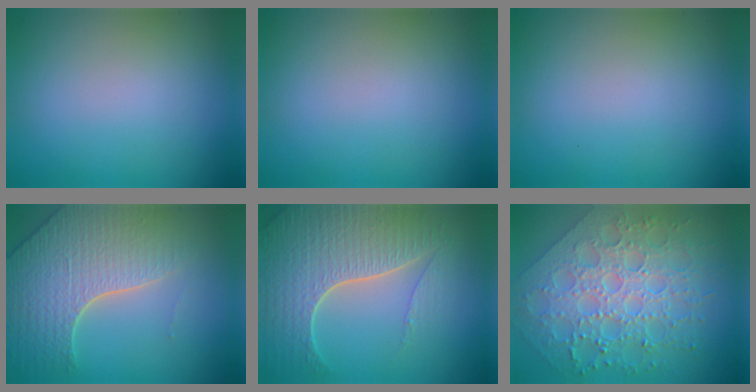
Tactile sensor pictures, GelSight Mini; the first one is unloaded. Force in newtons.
{"total": 0.0}
{"total": 0.0}
{"total": 6.4, "press": 5.2, "slide": 3.7}
{"total": 7.7, "press": 5.6, "slide": 5.3}
{"total": 7.7, "press": 6.3, "slide": 4.3}